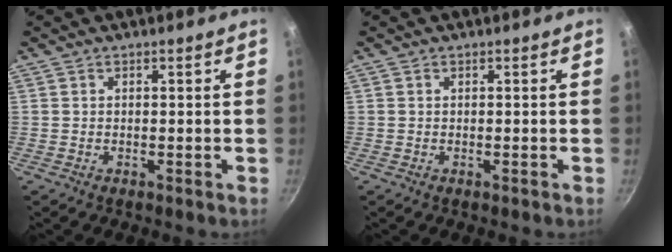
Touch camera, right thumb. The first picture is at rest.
{"total": 0.0}